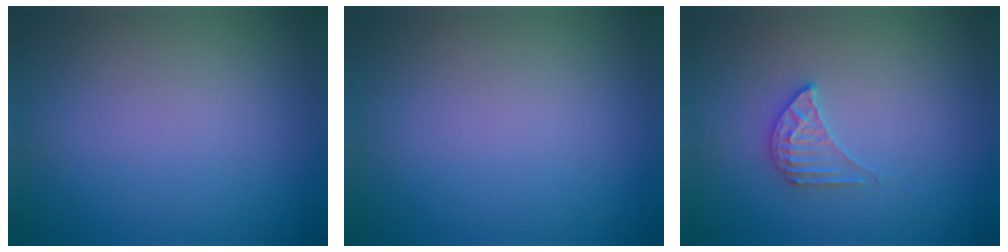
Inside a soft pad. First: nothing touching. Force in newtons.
{"total": 0.0}
{"total": 2.1, "press": 2.0, "slide": 0.4}